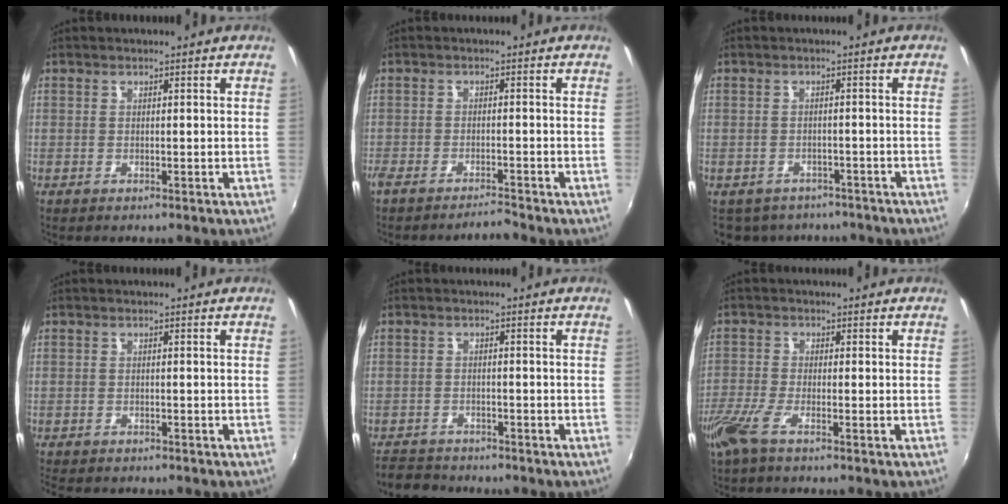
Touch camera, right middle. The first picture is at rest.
{"total": 3.0, "force": [-2.9, -0.3, 0.6], "torque": [-0.023, -0.007, -0.058]}
{"total": 7.6, "force": [-6.1, 4.1, 2.1], "torque": [-0.050, -0.007, -0.077]}
{"total": 3.2, "force": [-2.9, 0.8, 1.1], "torque": [-0.030, -0.017, -0.046]}
{"total": 5.1, "force": [-4.8, 1.7, 0.7], "torque": [-0.034, -0.005, -0.084]}
{"total": 5.8, "force": [-3.9, 1.1, 4.2], "torque": [-0.104, -0.018, -0.079]}